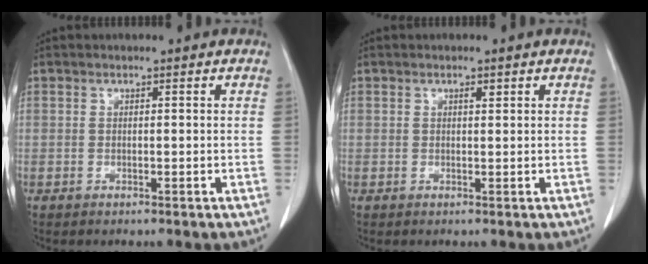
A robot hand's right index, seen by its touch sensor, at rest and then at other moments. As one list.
[{"total": 0.7, "force": [0.4, 0.2, 0.6], "torque": [-0.011, -0.001, 0.005]}]